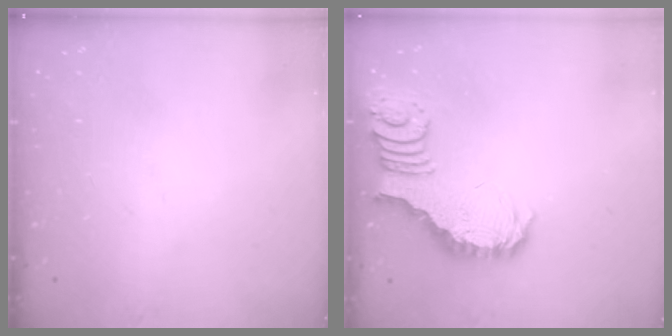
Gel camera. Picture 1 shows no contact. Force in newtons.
{"total": 3.8, "press": 3.7, "slide": 0.8}